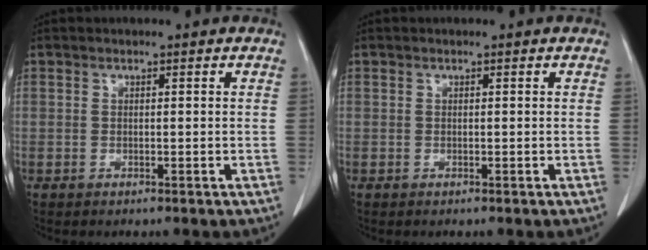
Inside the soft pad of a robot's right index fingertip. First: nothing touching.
{"total": 0.0}